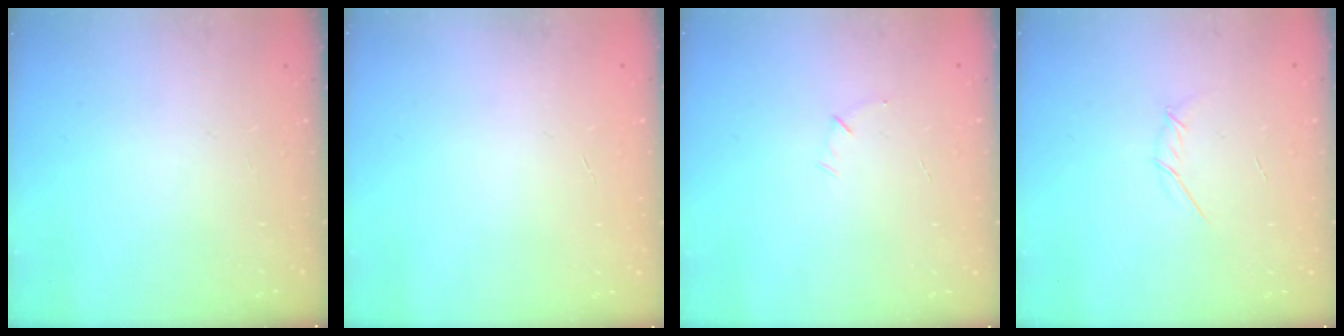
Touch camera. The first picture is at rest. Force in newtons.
{"total": 0.0}
{"total": 3.9, "press": 3.8, "slide": 1.1}
{"total": 3.8, "press": 3.7, "slide": 0.8}